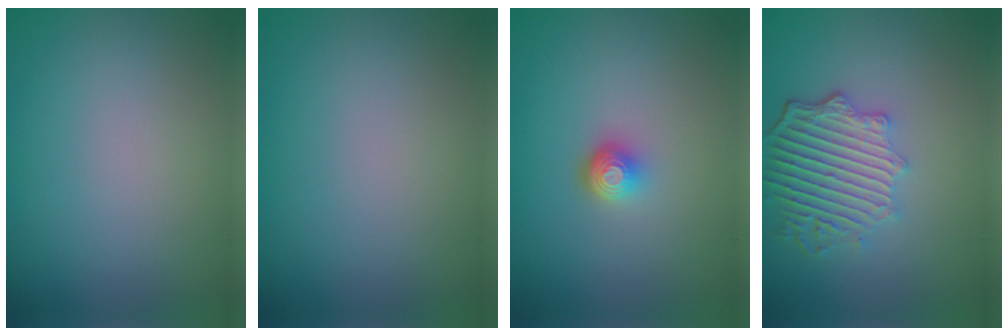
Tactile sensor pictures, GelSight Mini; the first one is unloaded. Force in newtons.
{"total": 0.0}
{"total": 2.3, "press": 1.5, "slide": 1.7}
{"total": 5.6, "press": 4.5, "slide": 3.3}